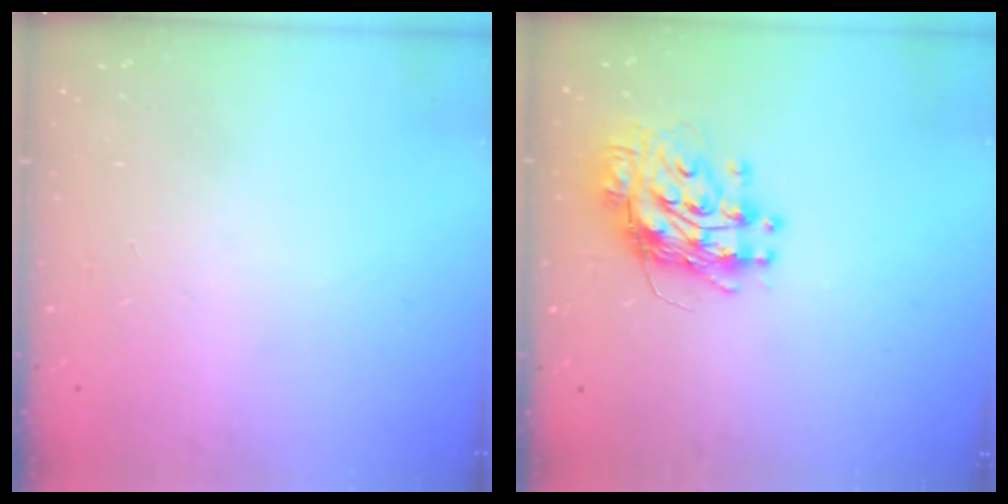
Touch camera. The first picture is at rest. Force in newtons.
{"total": 11.5, "press": 11.4, "slide": 1.3}